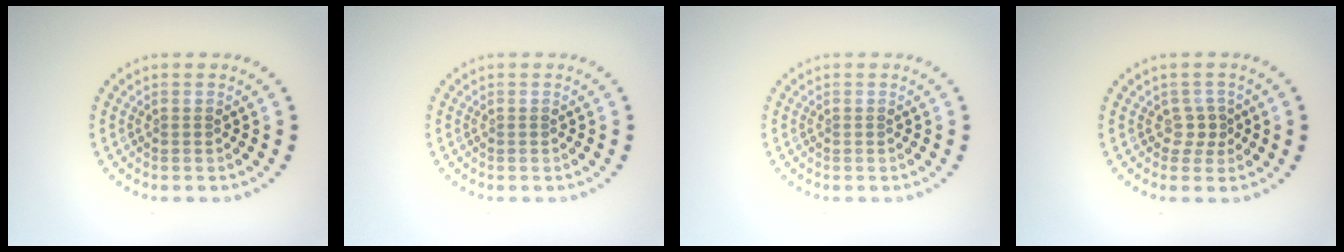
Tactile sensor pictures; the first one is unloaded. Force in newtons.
{"total": 0.0}
{"total": 0.0}
{"total": 1.4, "press": 1.0, "slide": 1.0}